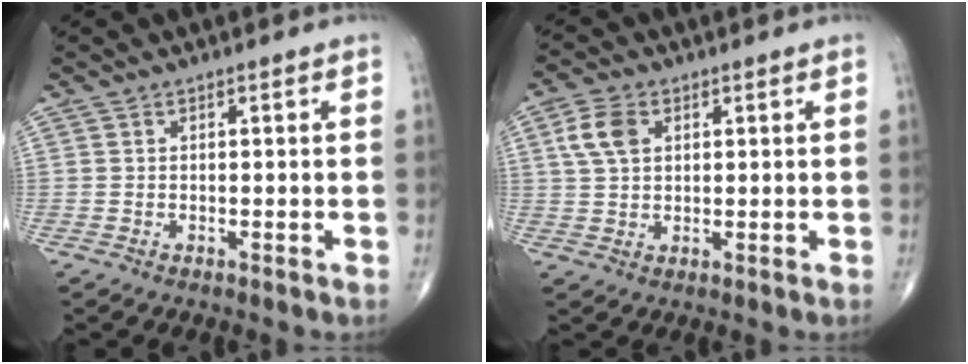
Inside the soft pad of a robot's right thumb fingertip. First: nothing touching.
{"total": 5.9, "force": [1.9, 3.9, 4.0], "torque": [-0.076, 0.003, 0.035]}